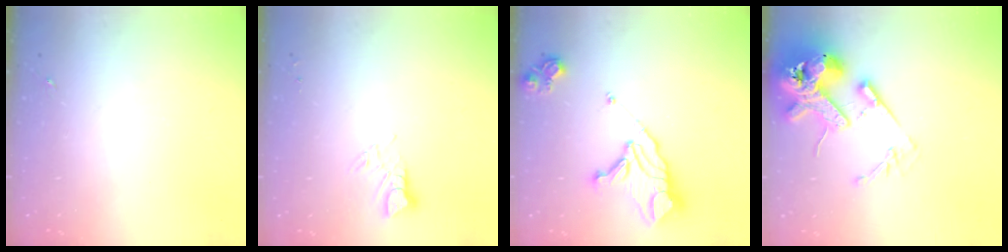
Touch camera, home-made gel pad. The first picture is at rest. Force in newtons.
{"total": 3.8, "press": 3.7, "slide": 0.3}
{"total": 15.4, "press": 15.3, "slide": 1.7}
{"total": 17.7, "press": 17.5, "slide": 2.4}